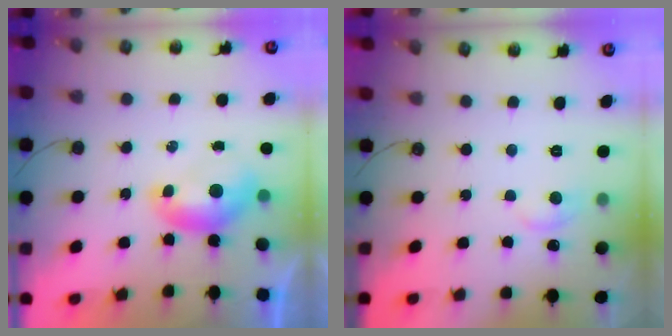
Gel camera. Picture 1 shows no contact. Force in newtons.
{"total": 1.2, "press": 0.5, "slide": 1.1}